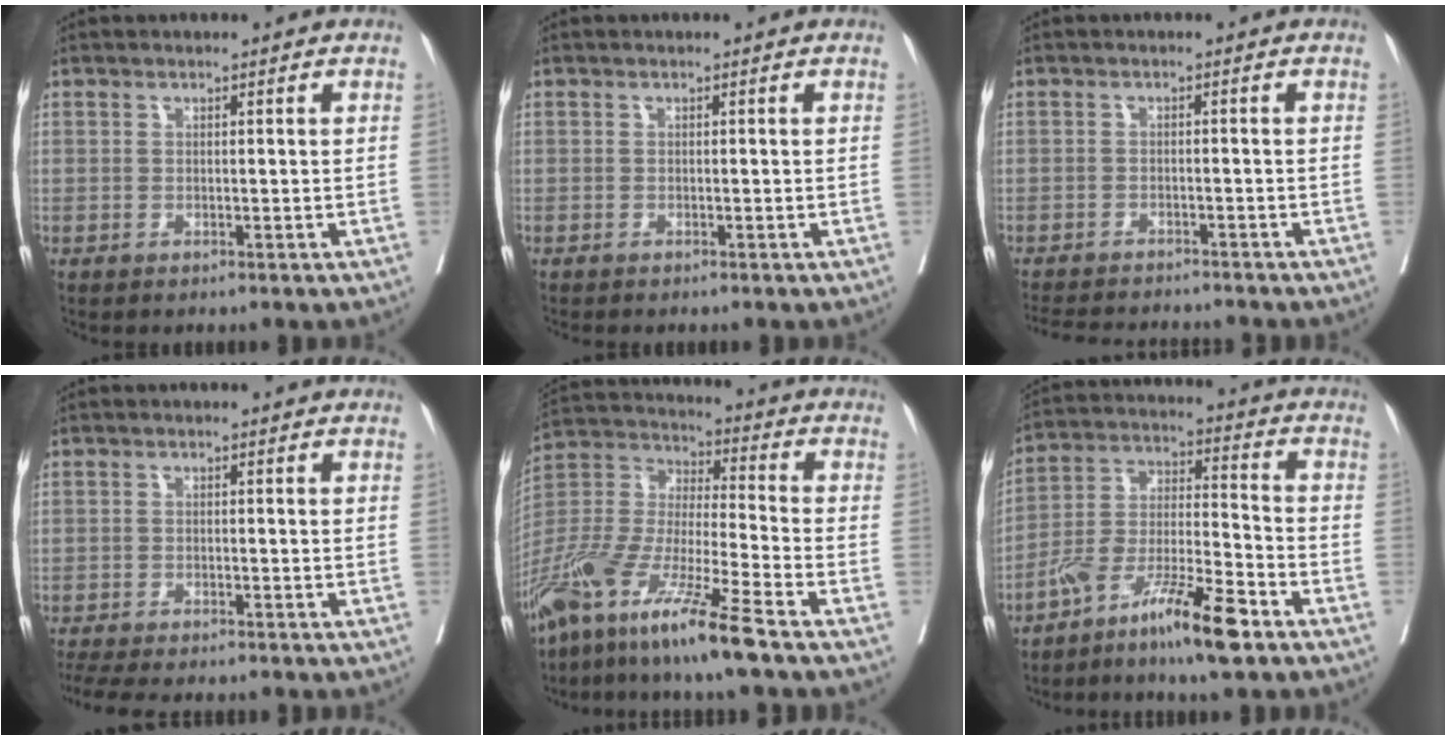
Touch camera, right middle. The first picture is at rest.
{"total": 1.5, "force": [-1.4, 0.2, 0.6], "torque": [-0.008, -0.003, -0.018]}
{"total": 11.1, "force": [-10.4, 1.6, 3.5], "torque": [-0.058, -0.008, -0.141]}
{"total": 11.0, "force": [-9.7, 2.0, 4.8], "torque": [-0.074, -0.016, -0.137]}
{"total": 16.7, "force": [-11.5, 0.2, 12.1], "torque": [-0.267, -0.040, -0.225]}
{"total": 12.0, "force": [-8.2, 1.1, 8.7], "torque": [-0.170, -0.009, -0.158]}